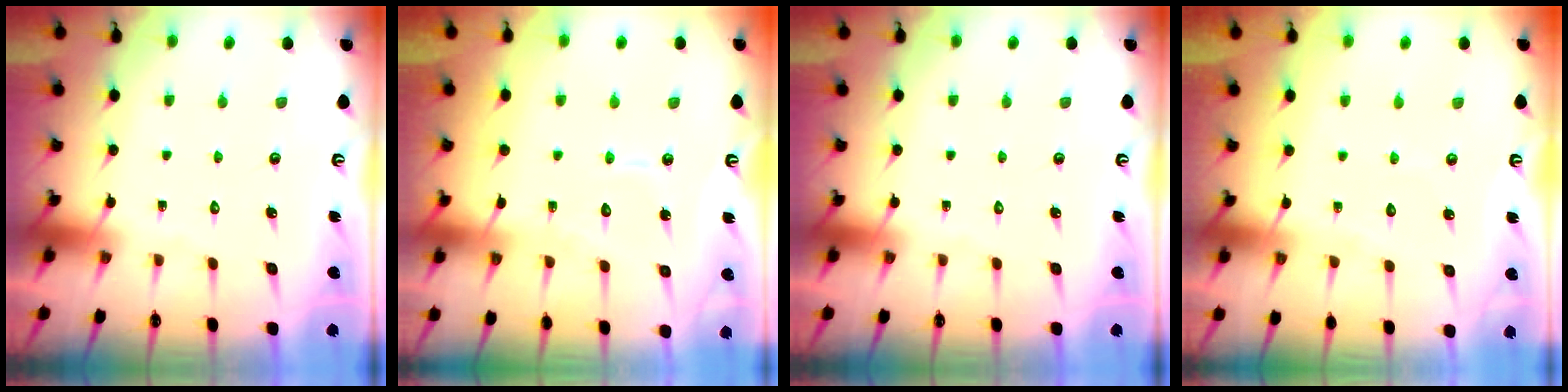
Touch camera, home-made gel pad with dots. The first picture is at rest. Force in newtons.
{"total": 6.6, "press": 6.5, "slide": 0.6}
{"total": 0.0}
{"total": 2.9, "press": 2.9, "slide": 0.3}